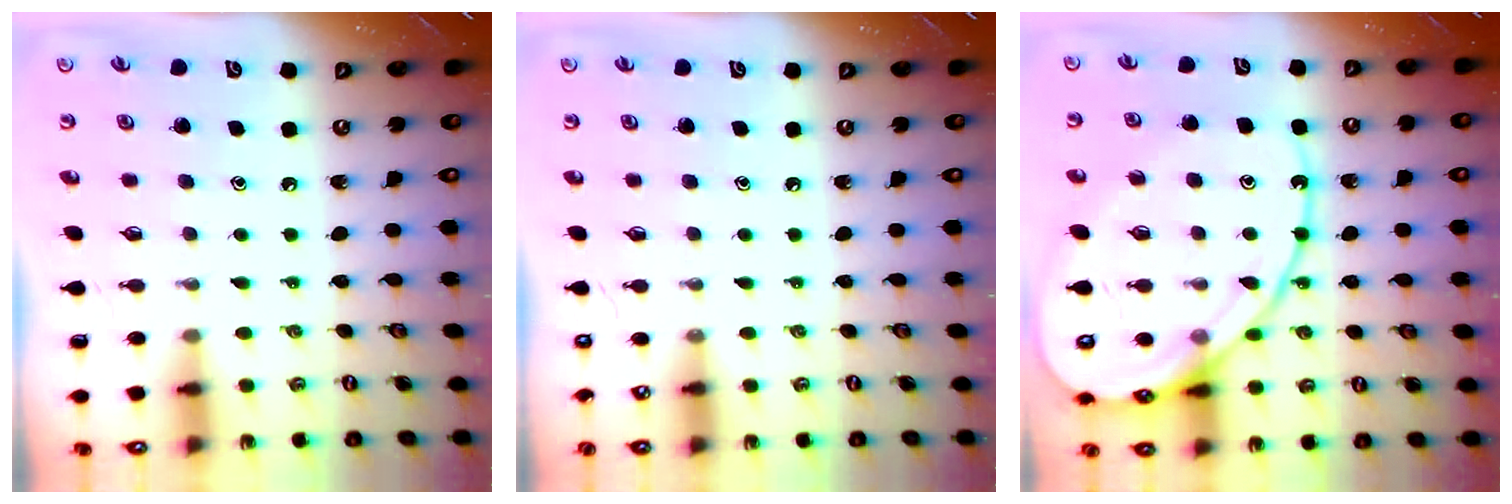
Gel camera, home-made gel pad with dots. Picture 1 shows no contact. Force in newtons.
{"total": 0.0}
{"total": 16.5, "press": 16.4, "slide": 1.5}